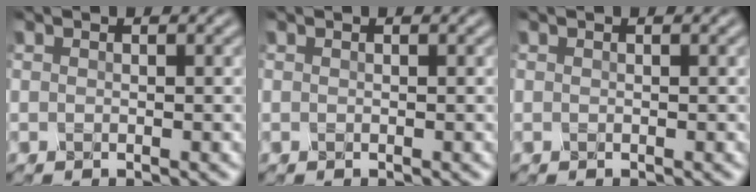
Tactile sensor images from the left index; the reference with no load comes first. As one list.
[{"total": 0.0}, {"total": 0.0}]